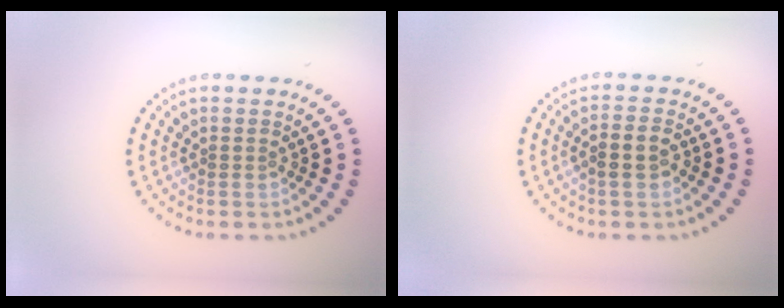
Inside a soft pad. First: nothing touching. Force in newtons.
{"total": 2.3, "press": 2.2, "slide": 0.7}